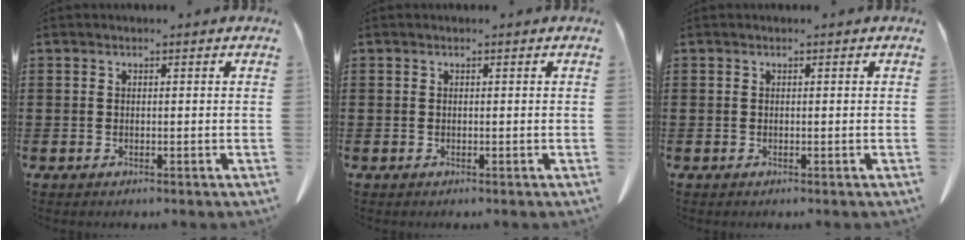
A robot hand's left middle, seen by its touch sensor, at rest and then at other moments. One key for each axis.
{"total": 0.0}
{"total": 0.0}